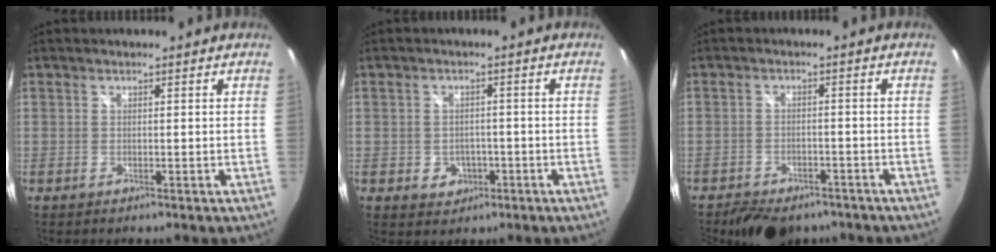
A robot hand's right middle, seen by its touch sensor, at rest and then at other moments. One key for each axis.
{"total": 4.1, "fx": -1.5, "fy": 3.5, "fz": 1.4, "tx": -0.035, "ty": 0.004, "tz": -0.012}
{"total": 9.5, "fx": -7.4, "fy": 4.5, "fz": 3.9, "tx": -0.086, "ty": -0.003, "tz": -0.106}